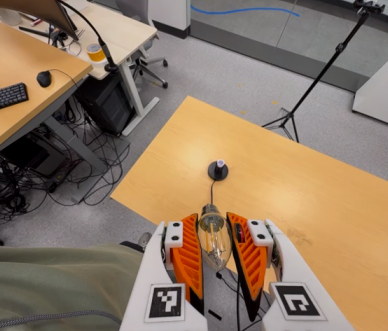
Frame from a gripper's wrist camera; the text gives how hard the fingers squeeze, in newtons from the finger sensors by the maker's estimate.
{"total": 20.8, "left": 22.6, "right": 19.1}